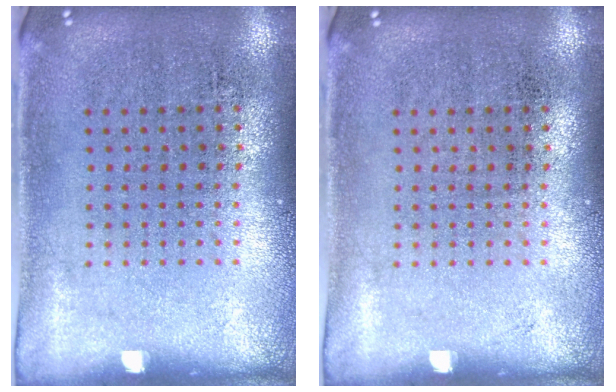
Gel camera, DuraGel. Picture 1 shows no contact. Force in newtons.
{"total": 0.0}